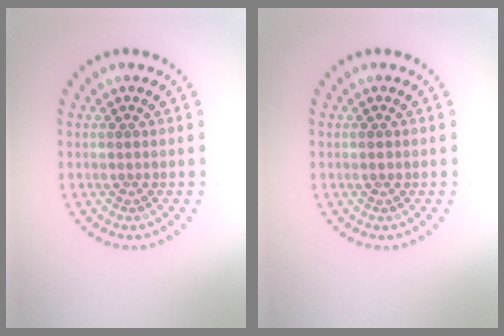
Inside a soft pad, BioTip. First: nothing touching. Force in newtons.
{"total": 0.7, "press": 0.7, "slide": 0.1}